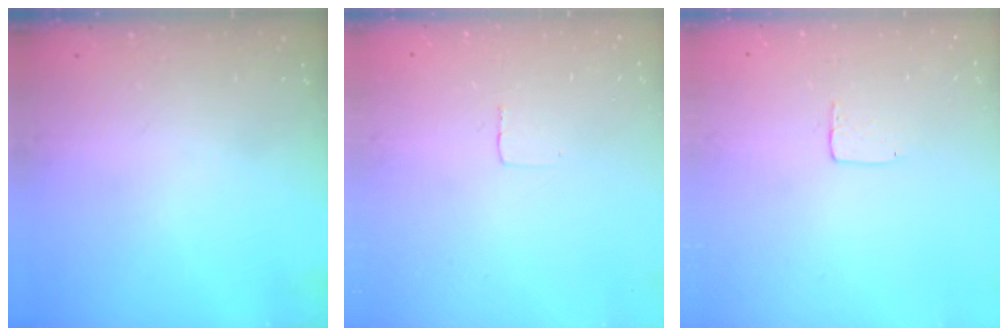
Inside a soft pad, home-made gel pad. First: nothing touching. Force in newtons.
{"total": 2.4, "press": 2.4, "slide": 0.1}
{"total": 3.7, "press": 3.7, "slide": 0.1}